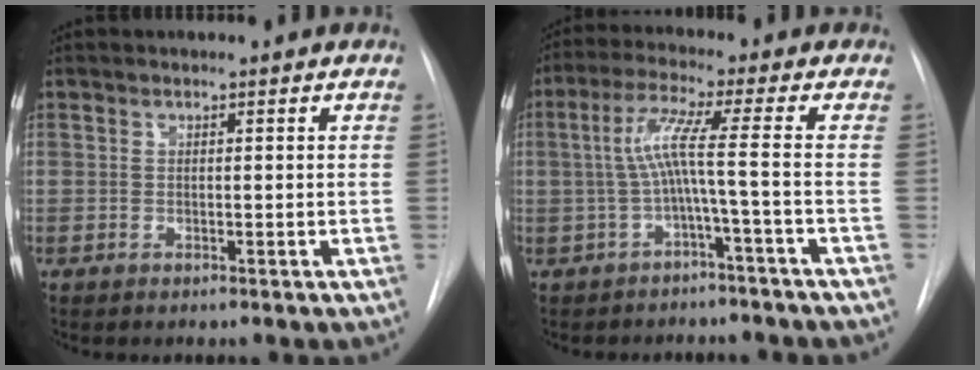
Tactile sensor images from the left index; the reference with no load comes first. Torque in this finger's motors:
{"motor_torque": [1.20, -0.12, 0.74, 0.21]}